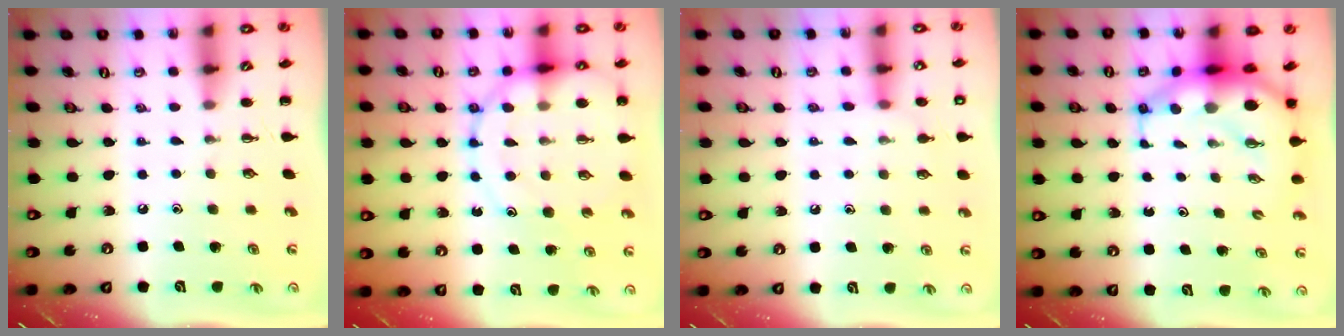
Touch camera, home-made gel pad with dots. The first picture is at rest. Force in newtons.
{"total": 15.0, "press": 14.7, "slide": 2.6}
{"total": 7.8, "press": 7.5, "slide": 2.2}
{"total": 8.7, "press": 8.4, "slide": 2.0}